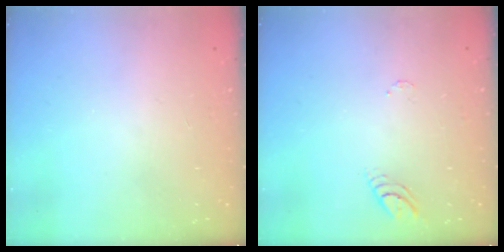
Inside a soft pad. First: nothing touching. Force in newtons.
{"total": 3.9, "press": 3.9, "slide": 0.4}